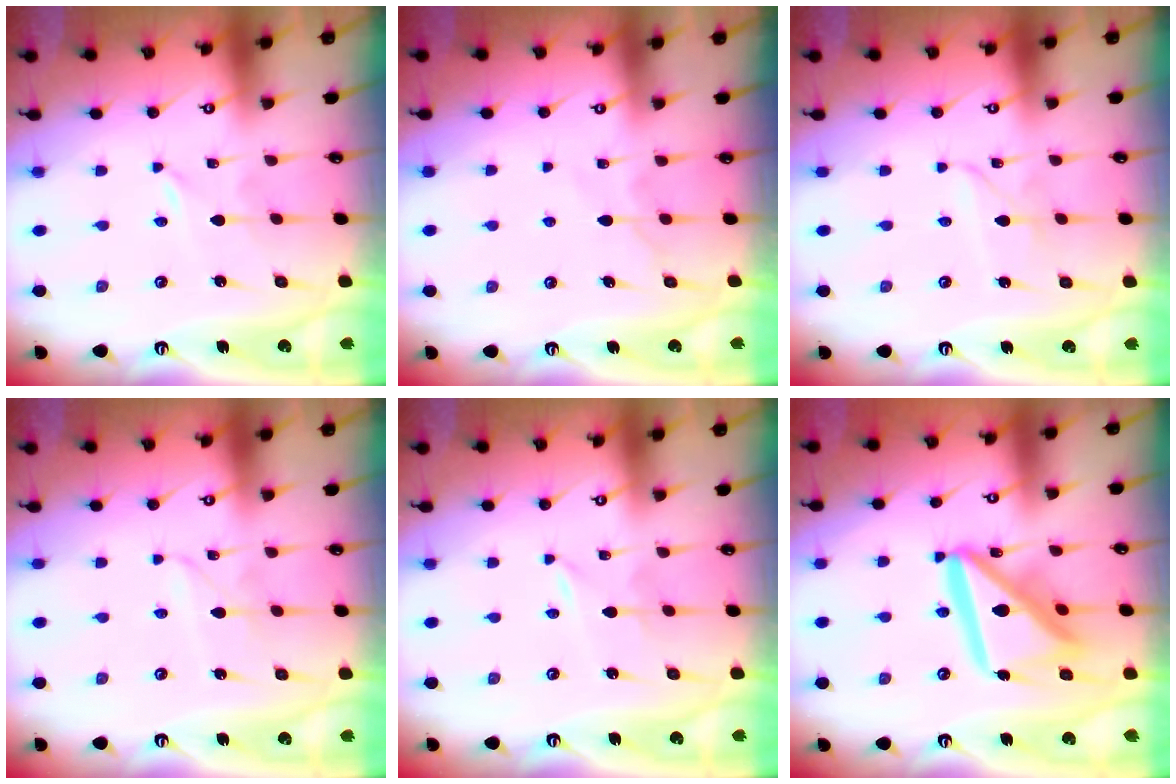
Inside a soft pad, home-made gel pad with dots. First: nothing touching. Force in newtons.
{"total": 6.9, "press": 6.8, "slide": 0.9}
{"total": 2.6, "press": 2.6, "slide": 0.1}
{"total": 2.3, "press": 2.3, "slide": 0.2}
{"total": 2.0, "press": 2.0, "slide": 0.3}
{"total": 18.4, "press": 18.3, "slide": 2.0}